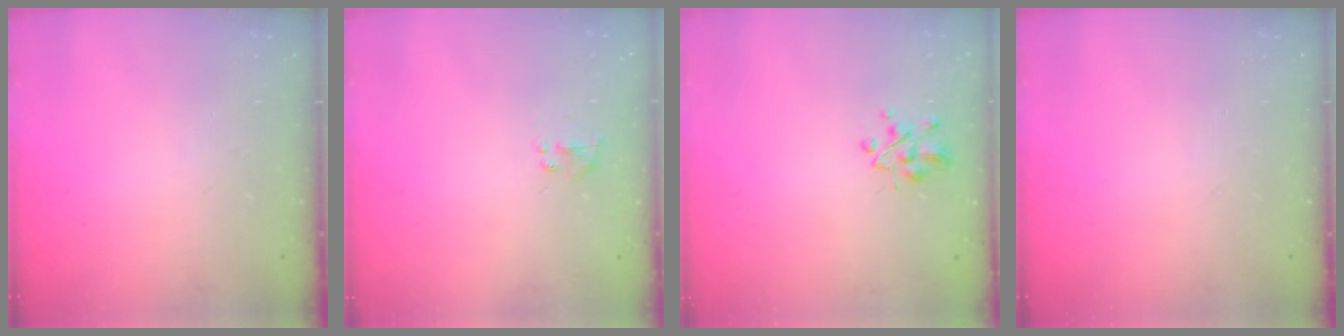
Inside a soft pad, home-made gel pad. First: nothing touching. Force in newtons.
{"total": 1.5, "press": 1.3, "slide": 0.7}
{"total": 3.2, "press": 3.1, "slide": 0.6}
{"total": 0.0}